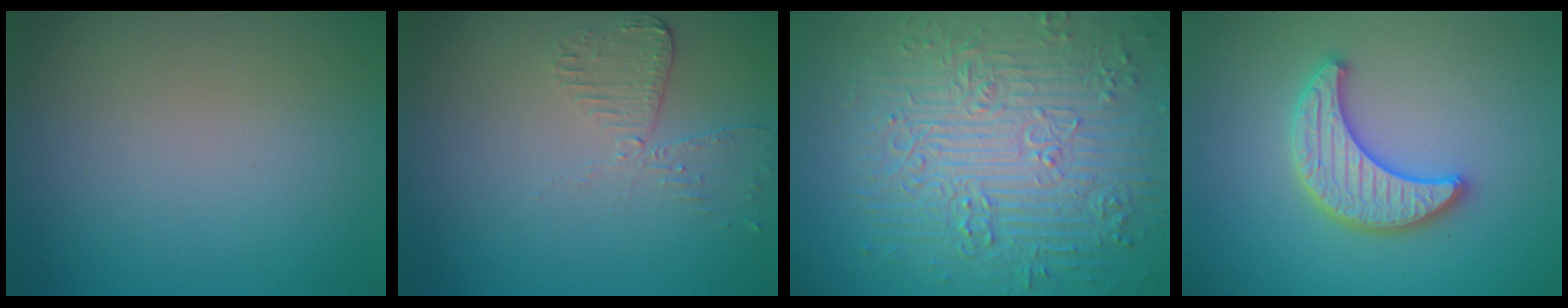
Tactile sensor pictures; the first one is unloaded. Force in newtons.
{"total": 2.5, "press": 2.3, "slide": 1.2}
{"total": 9.2, "press": 6.8, "slide": 6.2}
{"total": 4.0, "press": 3.9, "slide": 0.8}